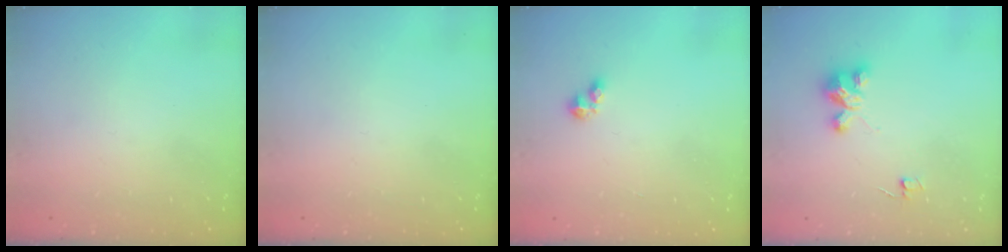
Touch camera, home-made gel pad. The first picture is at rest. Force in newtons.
{"total": 0.0}
{"total": 2.8, "press": 2.8, "slide": 0.4}
{"total": 4.0, "press": 4.0, "slide": 0.2}